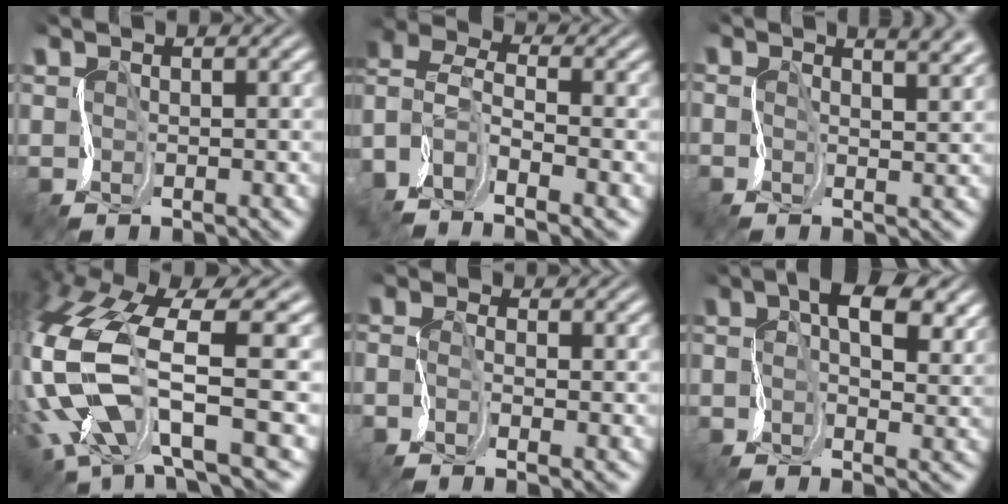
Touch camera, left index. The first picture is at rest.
{"total": 8.6, "force": [-4.5, 4.3, 6.0], "torque": [-0.144, 0.000, -0.067]}
{"total": 5.0, "force": [2.7, 2.0, 3.8], "torque": [-0.035, 0.029, 0.011]}
{"total": 12.1, "force": [-1.1, 5.5, 10.7], "torque": [-0.261, 0.001, -0.003]}
{"total": 3.5, "force": [-2.4, 1.2, 2.3], "torque": [-0.054, -0.012, -0.040]}
{"total": 7.5, "force": [2.5, 3.3, 6.2], "torque": [-0.123, 0.011, 0.032]}